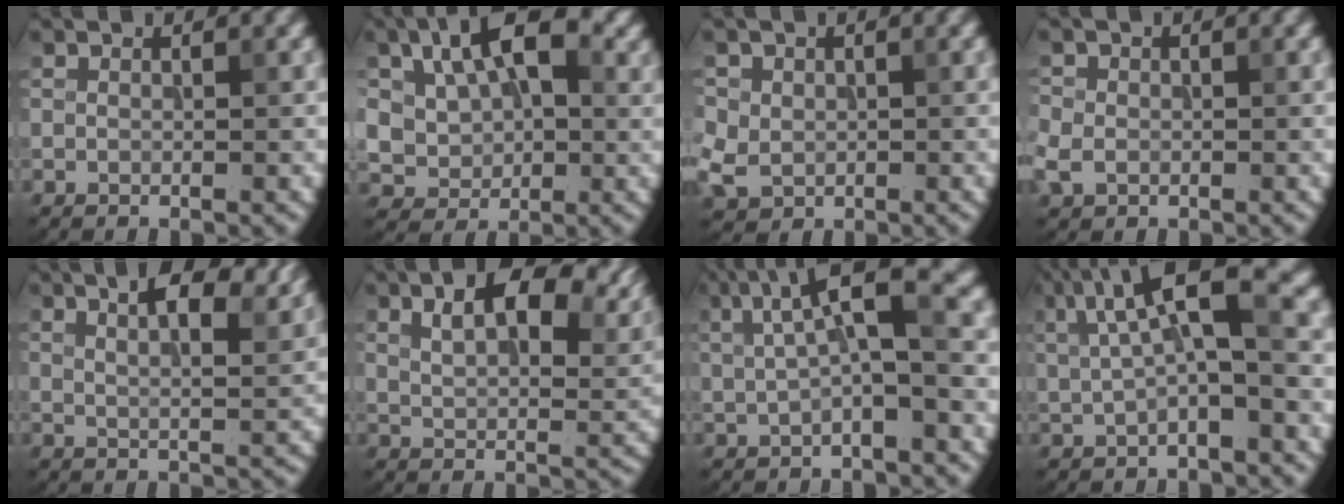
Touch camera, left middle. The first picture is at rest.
{"total": 8.8, "force": [2.1, 5.8, 6.3], "torque": [-0.111, 0.009, 0.028]}
{"total": 3.6, "force": [-0.4, 3.2, 1.6], "torque": [-0.041, -0.003, 0.002]}
{"total": 2.4, "force": [-0.7, 2.0, 1.1], "torque": [-0.032, -0.004, -0.017]}
{"total": 6.2, "force": [3.8, 2.2, 4.4], "torque": [-0.045, 0.022, 0.035]}
{"total": 10.4, "force": [5.7, 4.7, 7.3], "torque": [-0.116, 0.015, 0.091]}
{"total": 6.5, "force": [1.3, 1.7, 6.1], "torque": [-0.102, 0.015, 0.017]}
{"total": 7.3, "force": [1.6, 2.1, 6.8], "torque": [-0.117, 0.016, 0.022]}